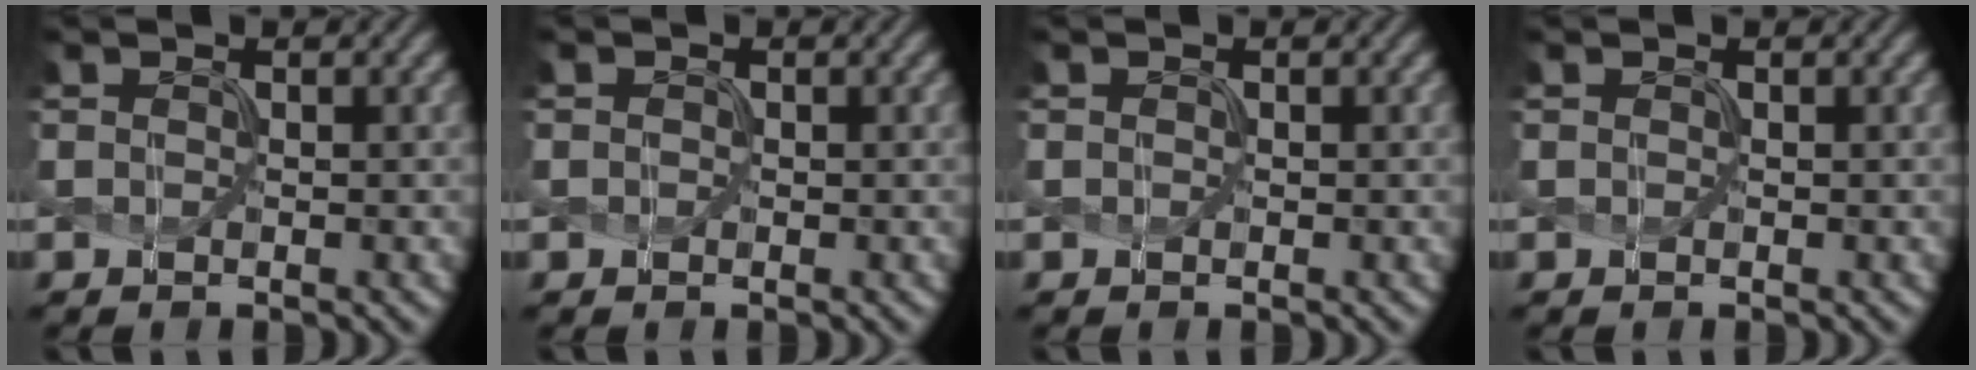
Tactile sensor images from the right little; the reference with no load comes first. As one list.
[{"total": 0.6, "force": [-0.1, -0.1, -0.5], "torque": [0.008, -0.001, 0.005]}, {"total": 0.8, "force": [-0.1, -0.3, -0.7], "torque": [0.007, 0.000, 0.007]}, {"total": 0.0}]